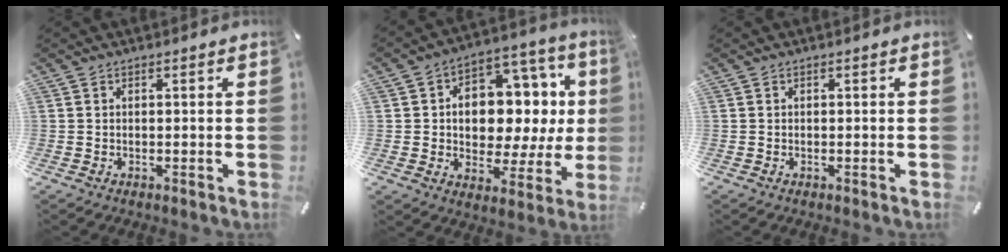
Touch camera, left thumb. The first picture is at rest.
{"total": 13.1, "force": [1.8, 9.6, 8.7], "torque": [-0.106, -0.030, 0.033]}
{"total": 0.0}